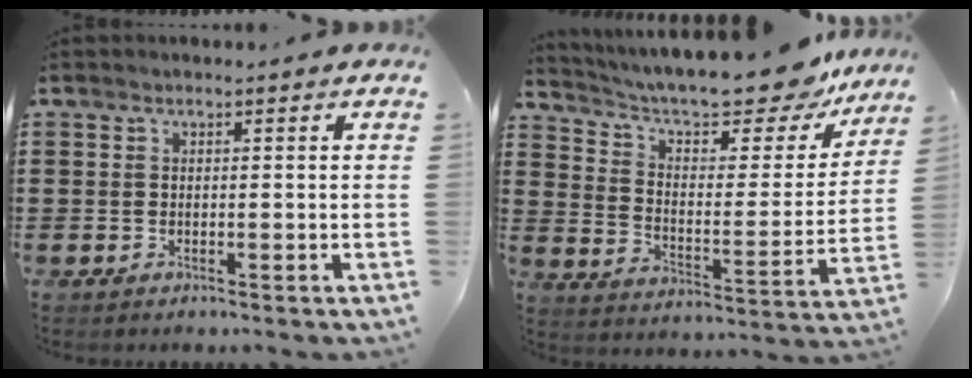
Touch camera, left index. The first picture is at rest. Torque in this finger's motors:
{"motor_torque": [2.14, 0.00, 1.05, 0.21]}